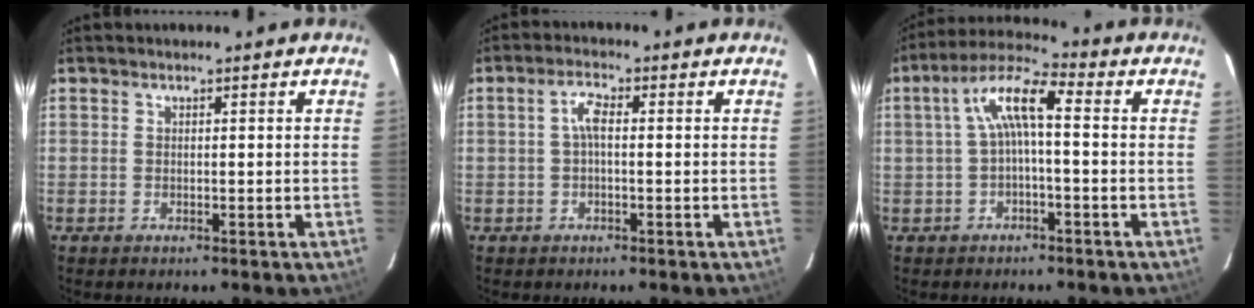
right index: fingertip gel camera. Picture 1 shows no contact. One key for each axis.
{"total": 2.8, "fx": 0.0, "fy": 1.0, "fz": 2.6, "tx": -0.054, "ty": 0.010, "tz": -0.001}
{"total": 7.7, "fx": 0.0, "fy": 1.8, "fz": 7.5, "tx": -0.155, "ty": 0.025, "tz": 0.000}